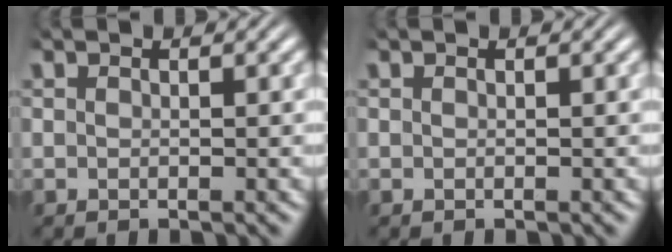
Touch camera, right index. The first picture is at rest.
{"total": 0.0}